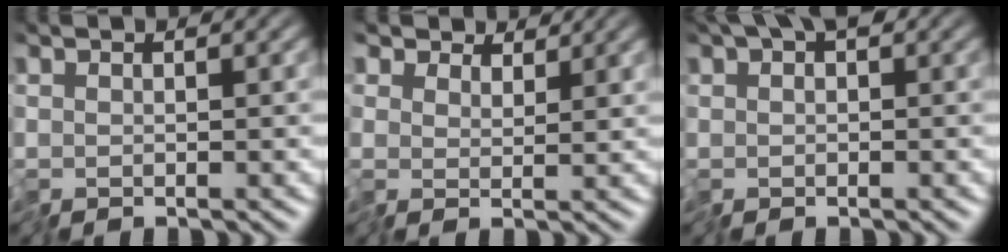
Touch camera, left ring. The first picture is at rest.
{"total": 3.2, "force": [2.7, 1.6, 0.5], "torque": [-0.014, 0.006, 0.037]}
{"total": 4.5, "force": [1.9, 2.5, 3.2], "torque": [-0.045, 0.015, 0.027]}